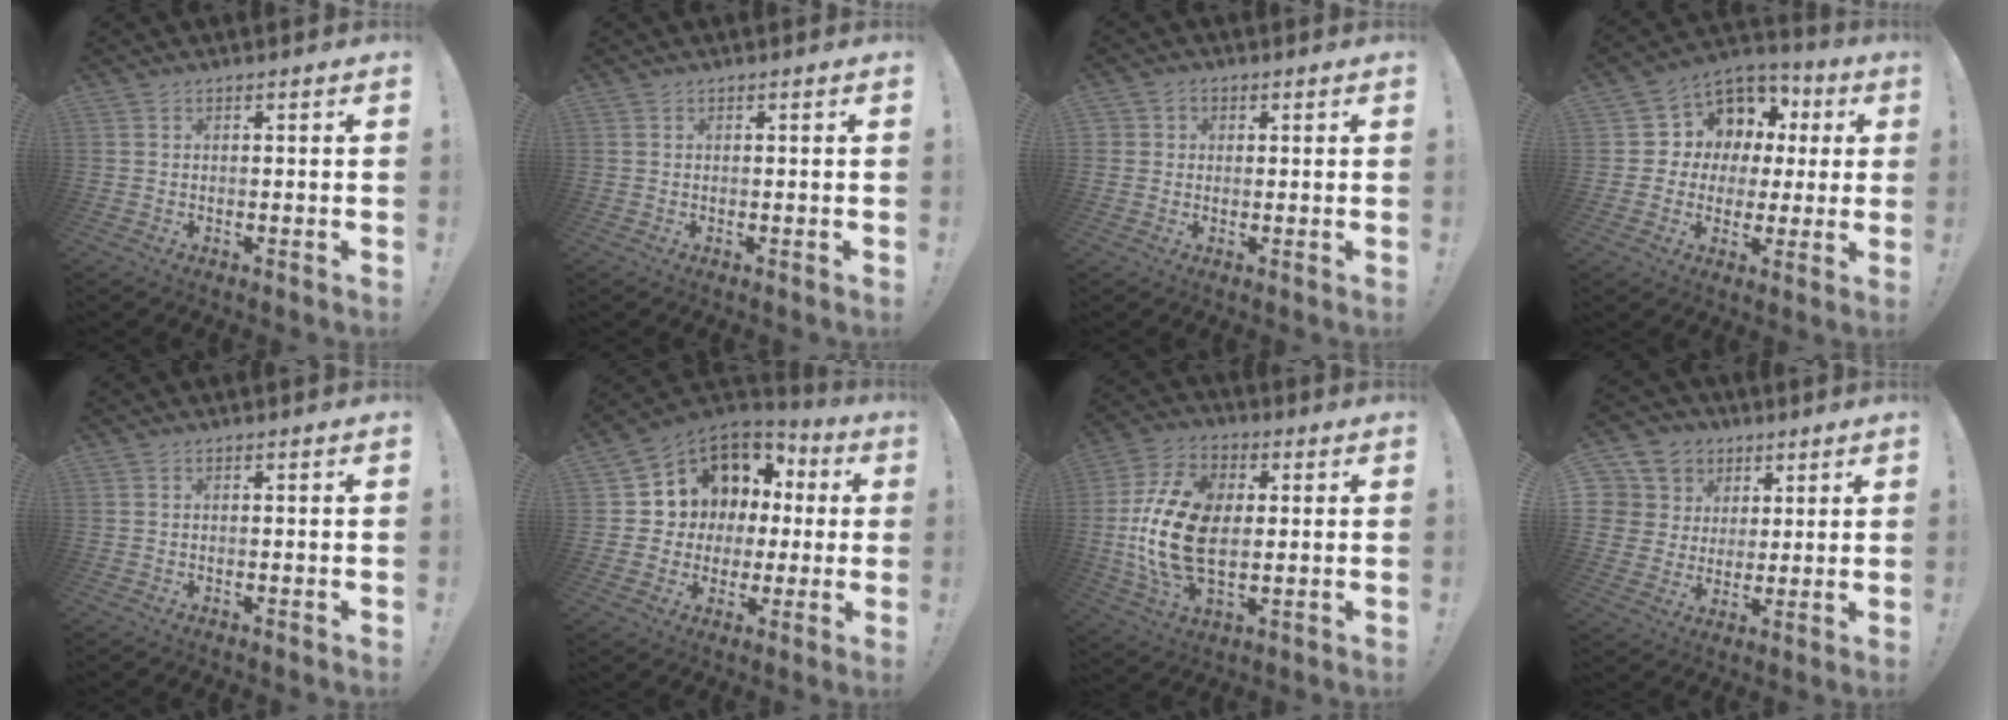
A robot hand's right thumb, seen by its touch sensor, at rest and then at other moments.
{"total": 0.0}
{"total": 2.5, "force": [0.3, 2.4, 0.6], "torque": [-0.013, 0.003, 0.005]}
{"total": 9.0, "force": [2.7, 8.3, 2.3], "torque": [-0.043, -0.029, 0.065]}
{"total": 0.0}
{"total": 9.0, "force": [2.4, 8.4, 2.4], "torque": [-0.042, -0.026, 0.064]}
{"total": 19.3, "force": [0.2, 12.1, 15.1], "torque": [-0.290, 0.003, 0.007]}
{"total": 9.6, "force": [3.6, 8.5, 2.5], "torque": [-0.050, -0.019, 0.082]}